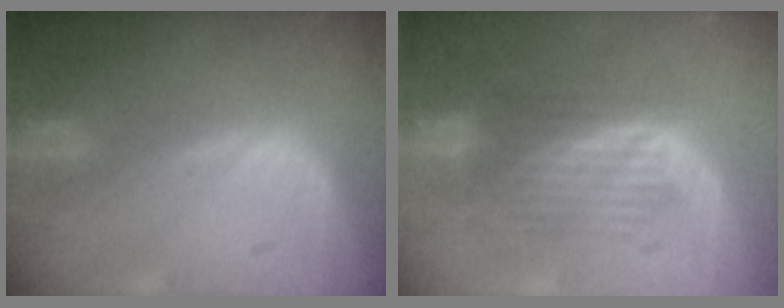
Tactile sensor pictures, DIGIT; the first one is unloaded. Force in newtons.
{"total": 6.3, "press": 6.3, "slide": 0.5}